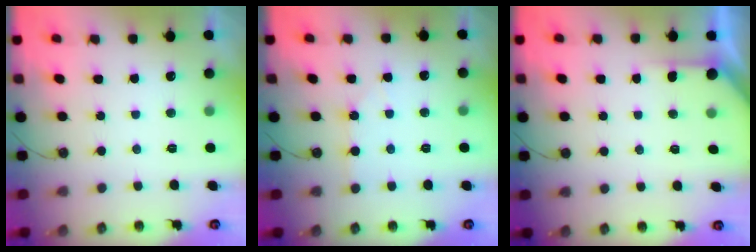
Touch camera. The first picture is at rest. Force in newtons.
{"total": 2.5, "press": 2.5, "slide": 0.5}
{"total": 3.2, "press": 3.2, "slide": 0.3}